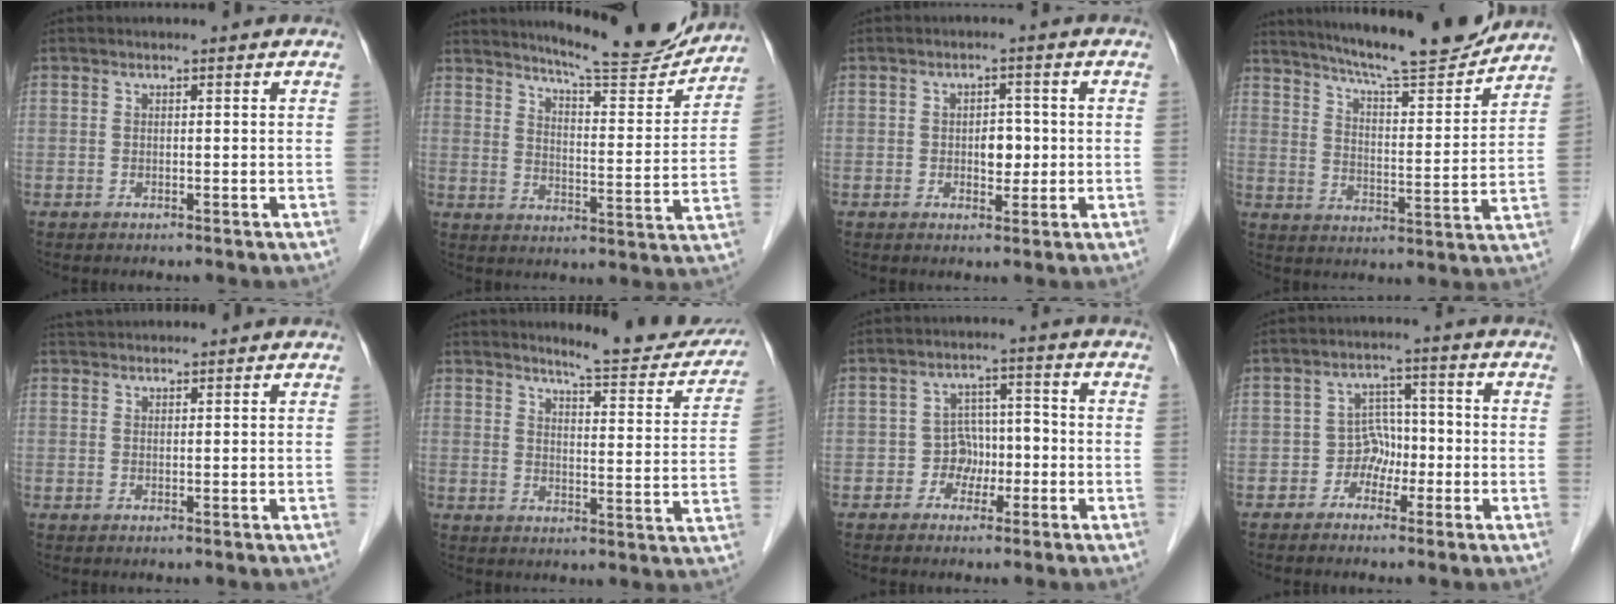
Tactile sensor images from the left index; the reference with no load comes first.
{"total": 15.8, "force": [14.9, 0.8, 5.1], "torque": [-0.079, -0.044, 0.199]}
{"total": 3.2, "force": [-0.2, 2.0, 2.4], "torque": [-0.033, 0.006, 0.001]}
{"total": 16.5, "force": [15.2, 0.8, 6.6], "torque": [-0.109, -0.013, 0.221]}
{"total": 3.3, "force": [3.2, 0.3, 0.7], "torque": [-0.012, 0.035, 0.059]}
{"total": 14.4, "force": [13.4, 1.8, 4.9], "torque": [-0.050, -0.045, 0.153]}
{"total": 4.0, "force": [-1.7, 3.3, 1.4], "torque": [-0.019, 0.015, -0.030]}
{"total": 3.6, "force": [-1.7, 3.0, 1.1], "torque": [-0.015, 0.012, -0.035]}